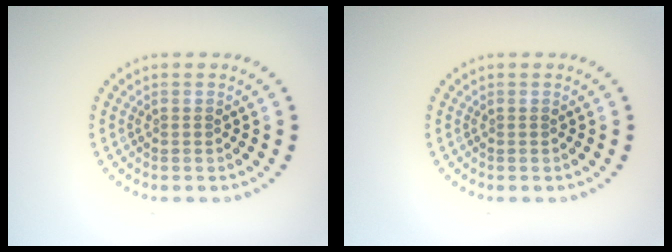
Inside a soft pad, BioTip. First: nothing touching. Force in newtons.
{"total": 0.0}